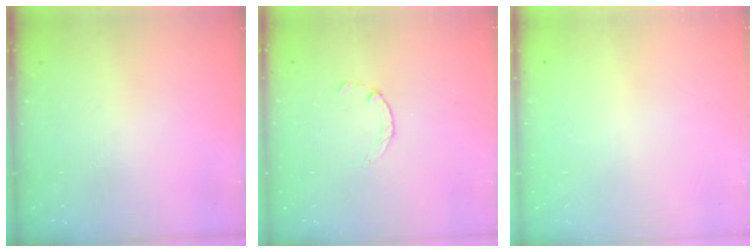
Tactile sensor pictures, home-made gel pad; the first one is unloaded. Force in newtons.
{"total": 1.8, "press": 1.7, "slide": 0.3}
{"total": 2.6, "press": 2.6, "slide": 0.2}